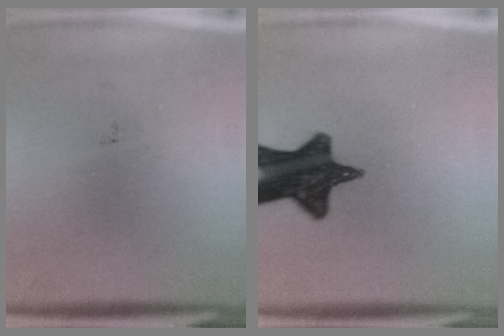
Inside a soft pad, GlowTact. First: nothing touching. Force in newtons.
{"total": 14.3}